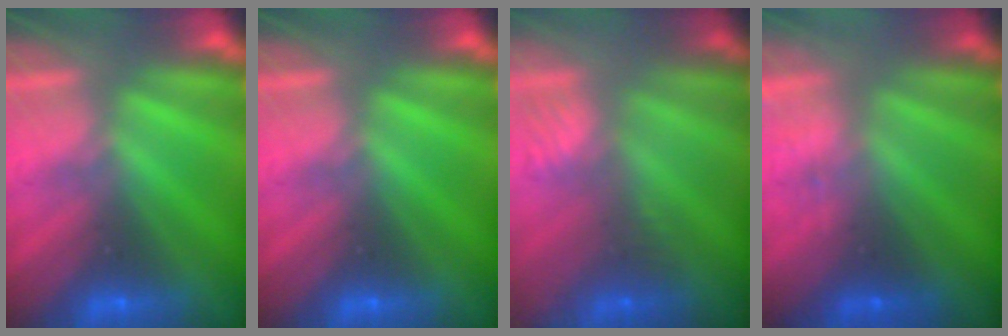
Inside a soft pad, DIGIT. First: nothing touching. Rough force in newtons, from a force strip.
{"total": 0.0}
{"total": 2.4}
{"total": 1.6}